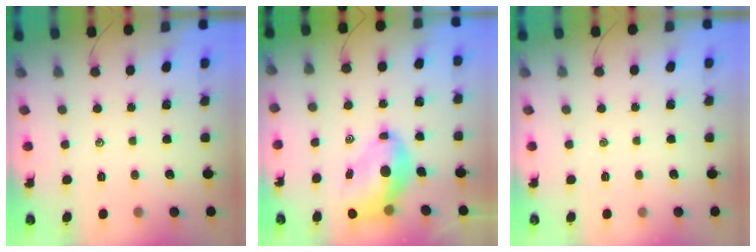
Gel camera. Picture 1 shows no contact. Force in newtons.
{"total": 9.6, "press": 9.2, "slide": 2.6}
{"total": 0.0}